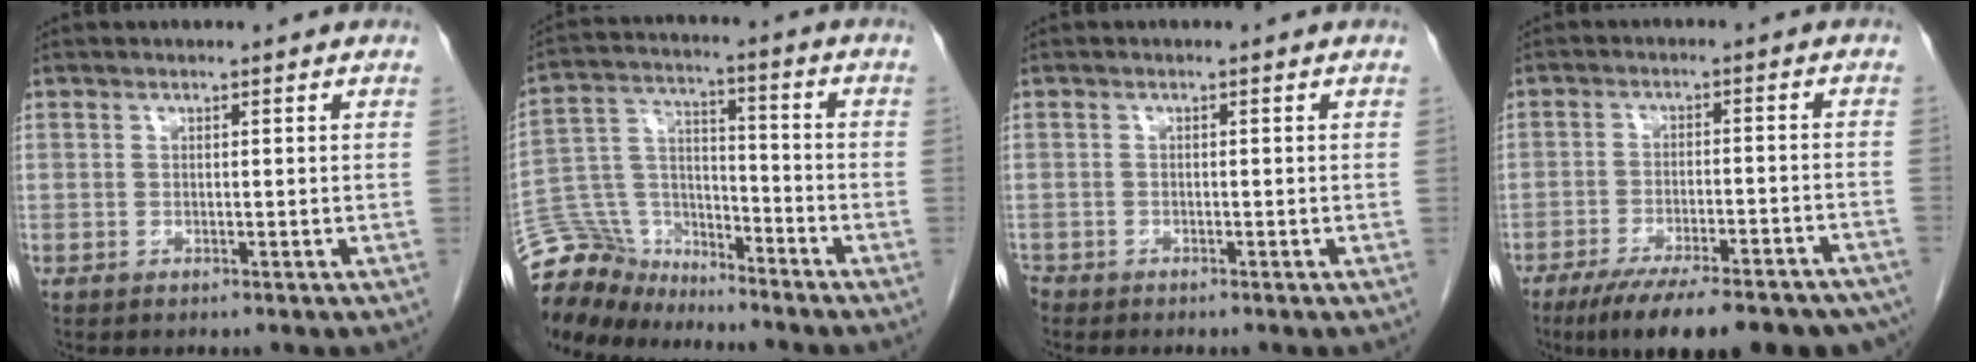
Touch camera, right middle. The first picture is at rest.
{"total": 11.7, "force": [-11.0, 3.9, 0.6], "torque": [-0.023, 0.037, -0.209]}
{"total": 1.4, "force": [-1.3, 0.6, 0.2], "torque": [-0.005, -0.002, -0.024]}
{"total": 21.3, "force": [-17.0, 4.4, 12.0], "torque": [-0.126, -0.011, -0.229]}